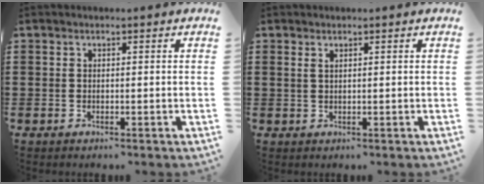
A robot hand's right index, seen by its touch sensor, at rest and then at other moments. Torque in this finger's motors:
{"motor_torque": [0.07, 0.06, 0.00, 0.00]}